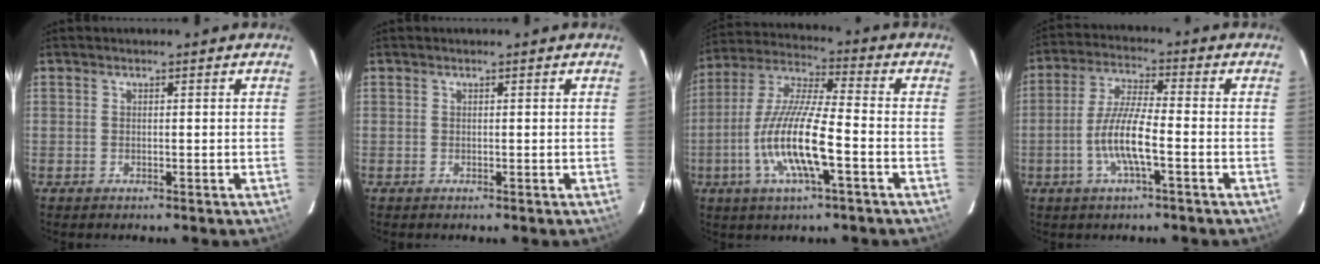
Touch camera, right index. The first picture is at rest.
{"total": 0.0}
{"total": 14.3, "force": [-4.7, 2.3, 13.4], "torque": [-0.273, -0.009, -0.094]}
{"total": 8.8, "force": [-3.0, 1.2, 8.2], "torque": [-0.169, -0.001, -0.059]}